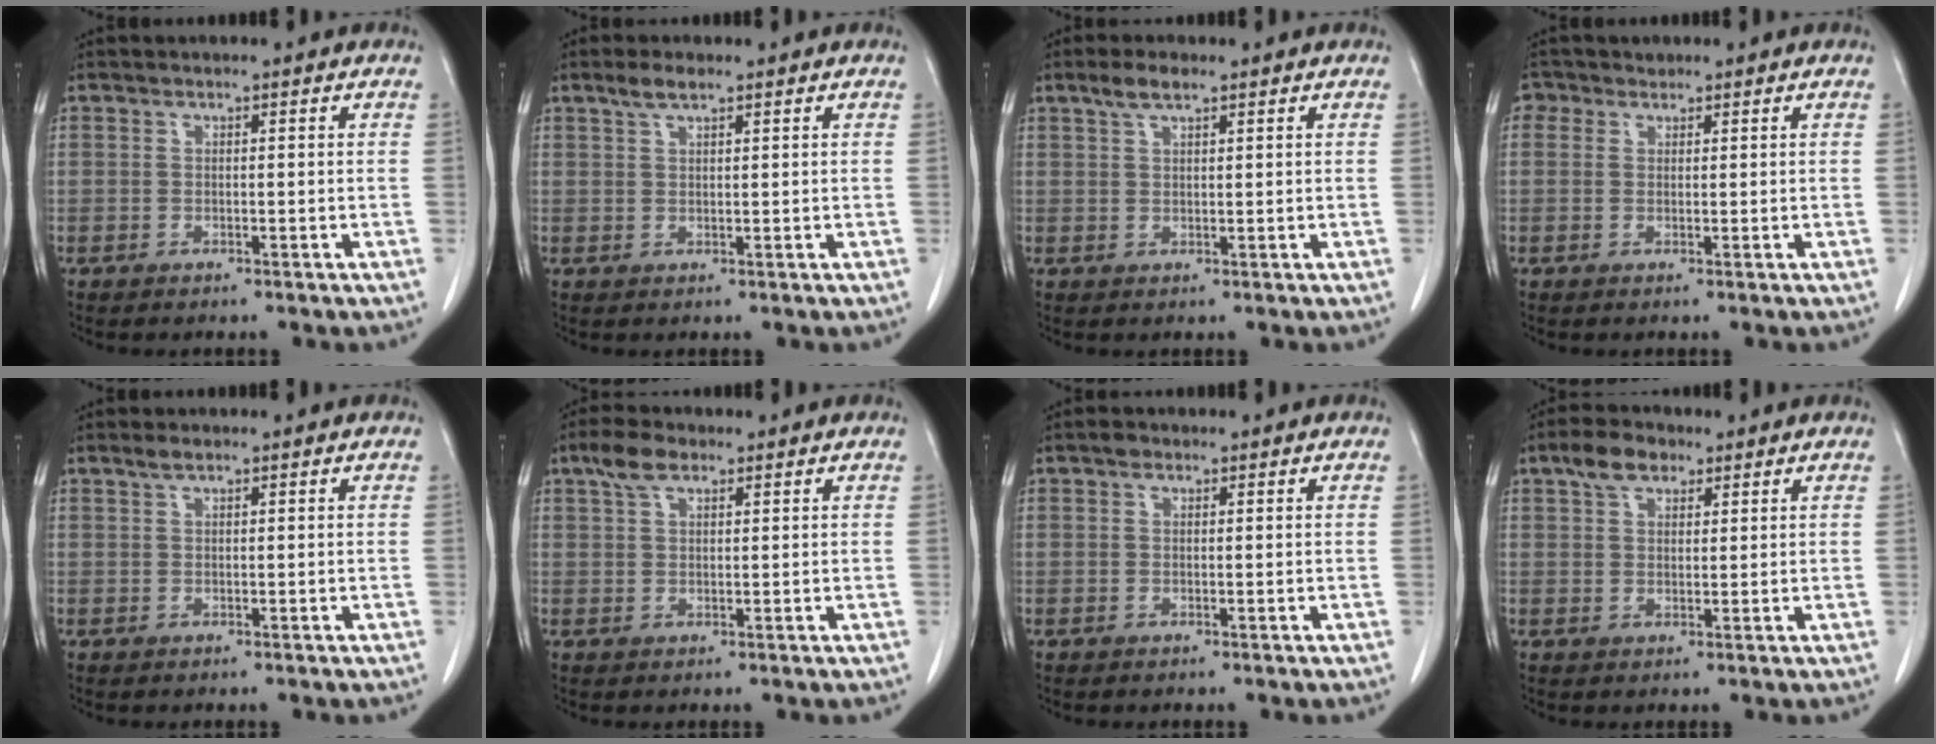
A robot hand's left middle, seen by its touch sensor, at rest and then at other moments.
{"total": 2.5, "force": [1.9, 0.6, 1.6], "torque": [-0.036, 0.007, 0.037]}
{"total": 3.0, "force": [2.1, 0.8, 2.0], "torque": [-0.045, 0.008, 0.043]}
{"total": 2.0, "force": [1.2, 1.6, 0.1], "torque": [0.001, 0.011, 0.017]}
{"total": 1.1, "force": [0.8, 0.1, 0.6], "torque": [-0.017, 0.004, 0.019]}
{"total": 3.9, "force": [2.5, 1.7, 2.4], "torque": [-0.055, 0.013, 0.049]}
{"total": 0.8, "force": [0.6, 0.5, 0.3], "torque": [-0.007, 0.005, 0.008]}
{"total": 4.7, "force": [3.0, 2.6, 2.6], "torque": [-0.052, 0.013, 0.056]}